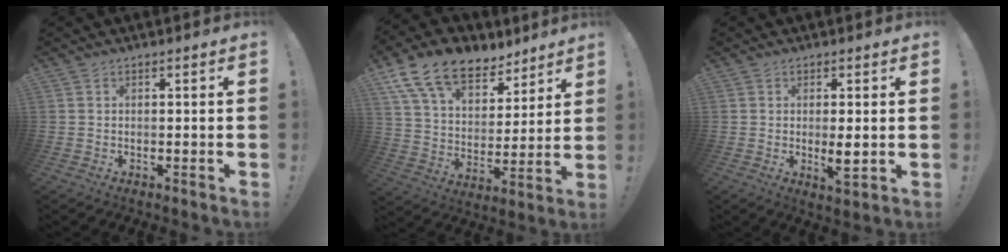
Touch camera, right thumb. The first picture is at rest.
{"total": 16.6, "force": [11.0, 9.6, 7.9], "torque": [-0.135, -0.070, 0.204]}
{"total": 4.7, "force": [-0.2, 1.2, 4.6], "torque": [-0.059, -0.012, -0.001]}